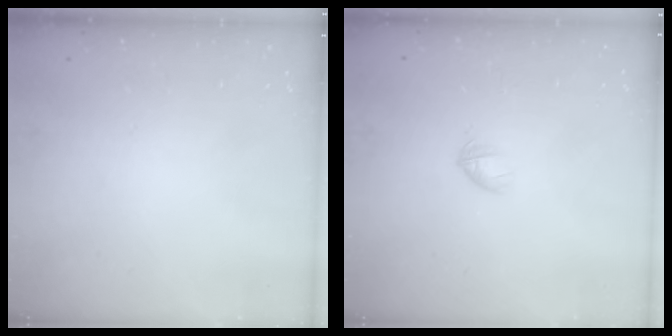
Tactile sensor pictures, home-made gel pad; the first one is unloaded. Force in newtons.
{"total": 2.8, "press": 2.6, "slide": 0.9}